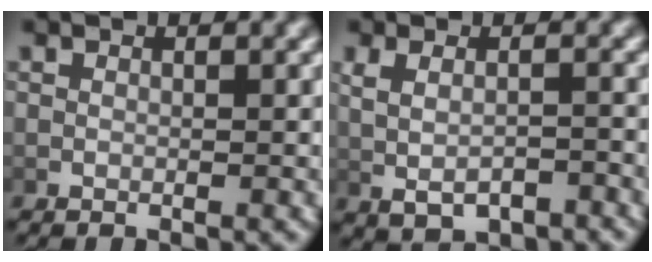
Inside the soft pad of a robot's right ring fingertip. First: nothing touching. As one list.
[{"total": 3.3, "force": [-0.7, 2.1, 2.5], "torque": [-0.045, -0.004, -0.001]}]